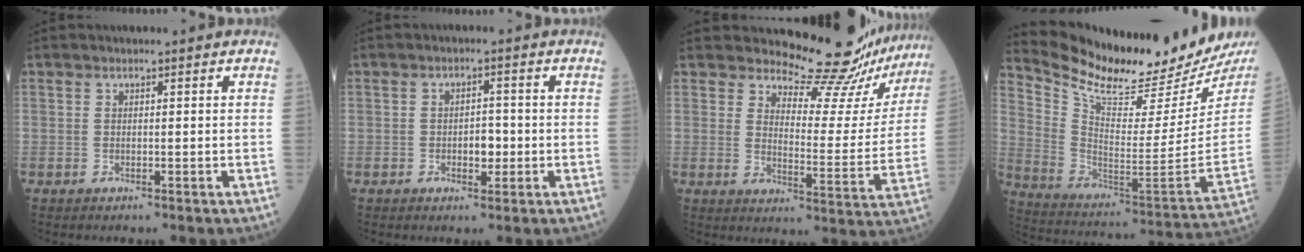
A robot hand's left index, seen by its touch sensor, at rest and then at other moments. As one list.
[{"total": 2.8, "force": [-0.8, 1.5, 2.2], "torque": [-0.026, 0.001, -0.012]}, {"total": 16.9, "force": [16.4, 1.7, 3.6], "torque": [-0.042, -0.104, 0.184]}, {"total": 23.4, "force": [21.1, 1.6, 10.1], "torque": [-0.184, -0.098, 0.320]}]